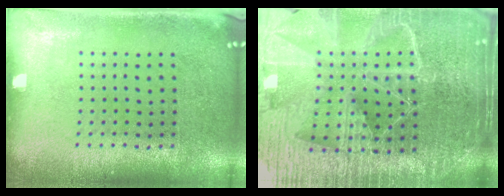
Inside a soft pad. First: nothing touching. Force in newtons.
{"total": 6.5, "press": 5.6, "slide": 3.4}